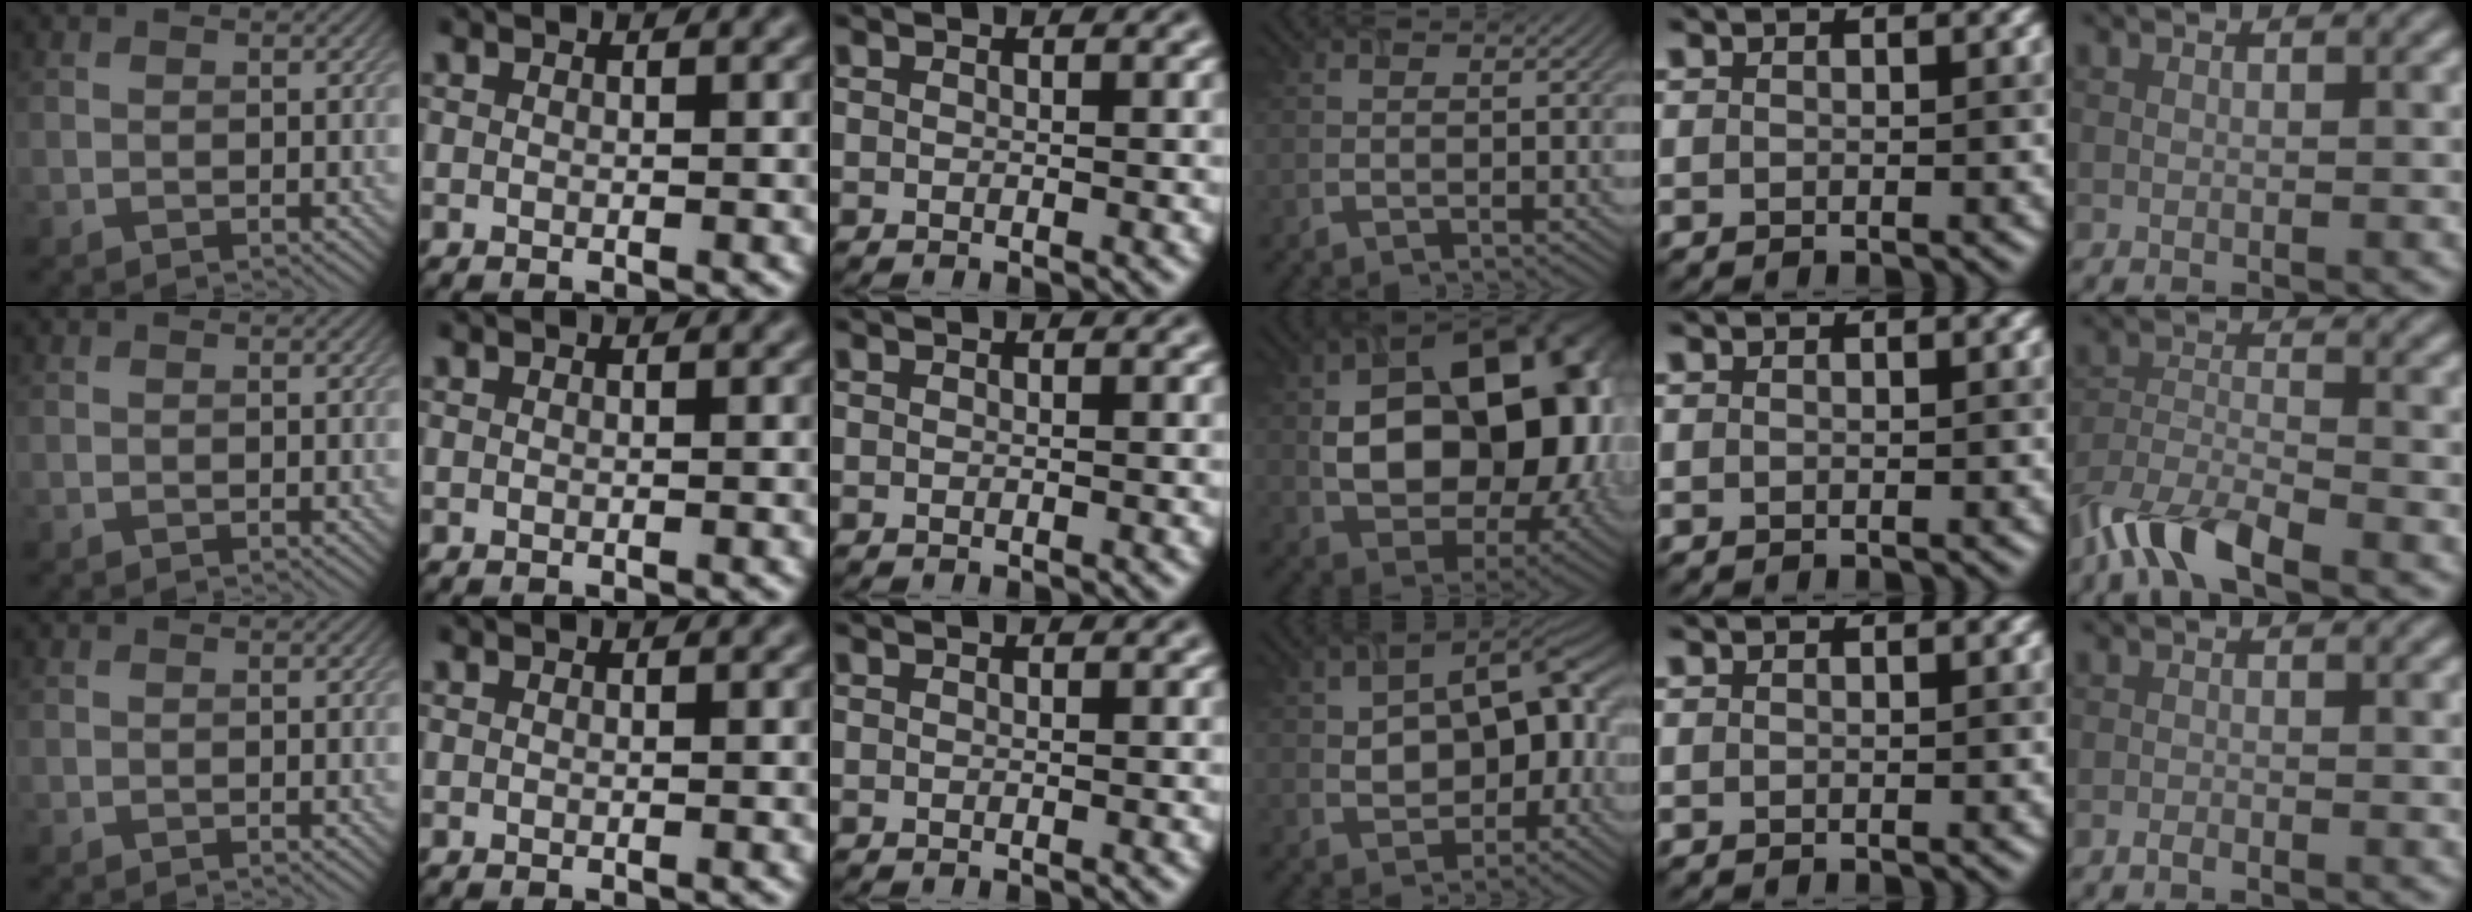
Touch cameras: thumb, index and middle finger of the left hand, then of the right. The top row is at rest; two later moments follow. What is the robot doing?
{"motion": "lift_and_place", "object": "timer"}